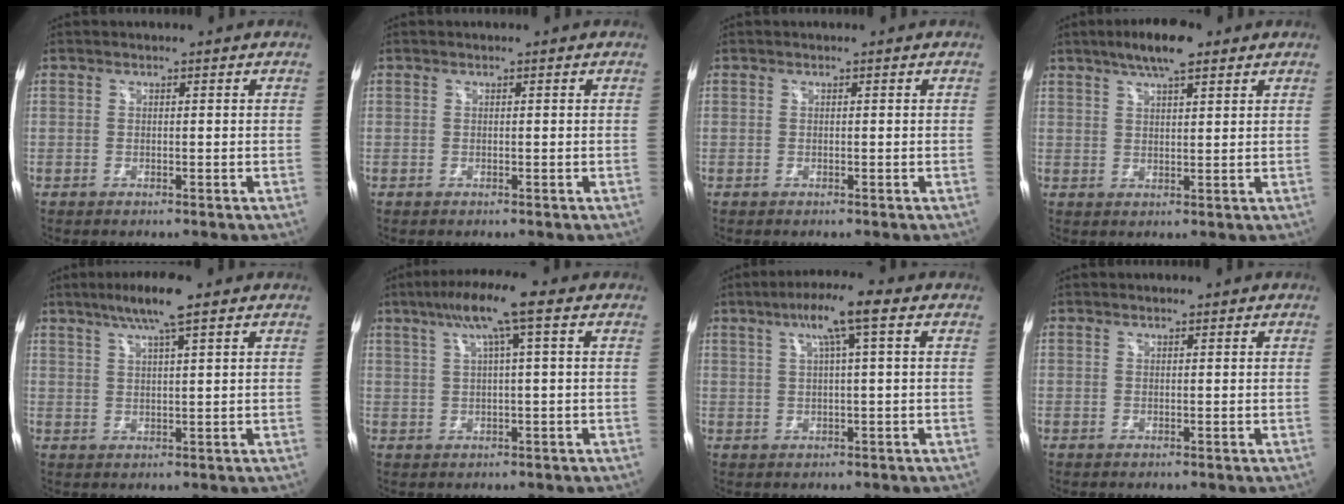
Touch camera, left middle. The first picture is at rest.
{"total": 0.0}
{"total": 0.0}
{"total": 7.2, "force": [4.9, 1.5, 5.1], "torque": [-0.094, 0.014, 0.082]}
{"total": 6.8, "force": [4.4, -0.1, 5.2], "torque": [-0.097, 0.011, 0.077]}
{"total": 7.8, "force": [3.7, -0.3, 6.9], "torque": [-0.123, 0.024, 0.062]}
{"total": 6.9, "force": [3.0, -0.3, 6.3], "torque": [-0.110, 0.016, 0.048]}
{"total": 0.5, "force": [0.4, 0.2, 0.3], "torque": [-0.010, 0.002, 0.006]}